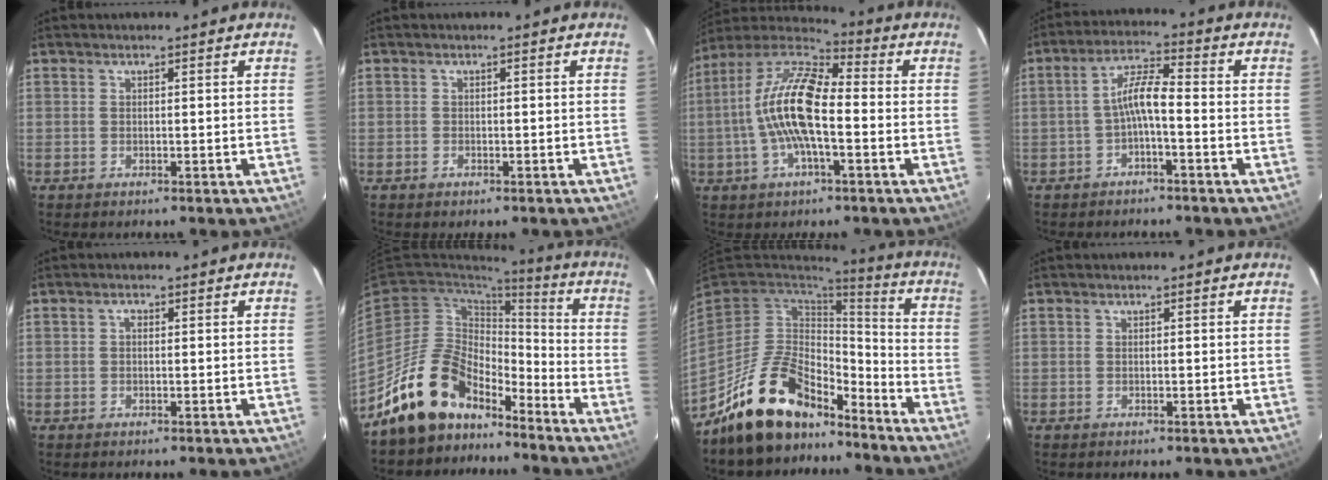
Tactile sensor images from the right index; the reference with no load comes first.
{"total": 0.9, "force": [-0.6, 0.7, 0.3], "torque": [-0.005, 0.000, -0.007]}
{"total": 15.0, "force": [-2.0, 5.1, 14.0], "torque": [-0.270, 0.007, -0.047]}
{"total": 5.3, "force": [-2.0, 0.9, 4.9], "torque": [-0.104, 0.015, -0.036]}
{"total": 0.8, "force": [0.0, 0.6, 0.5], "torque": [-0.008, 0.005, -0.002]}
{"total": 15.2, "force": [-11.9, 7.9, 5.3], "torque": [-0.113, 0.034, -0.204]}
{"total": 17.4, "force": [-13.3, 8.2, 7.8], "torque": [-0.171, 0.025, -0.217]}
{"total": 0.0}